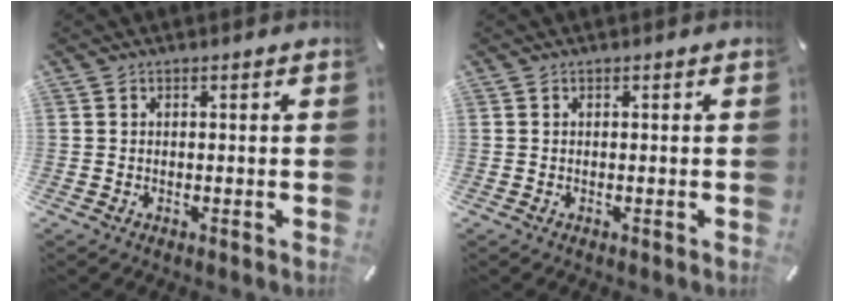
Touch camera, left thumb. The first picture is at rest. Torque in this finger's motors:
{"motor_torque": [-0.02, -0.02, 0.00, 0.00, 0.00]}